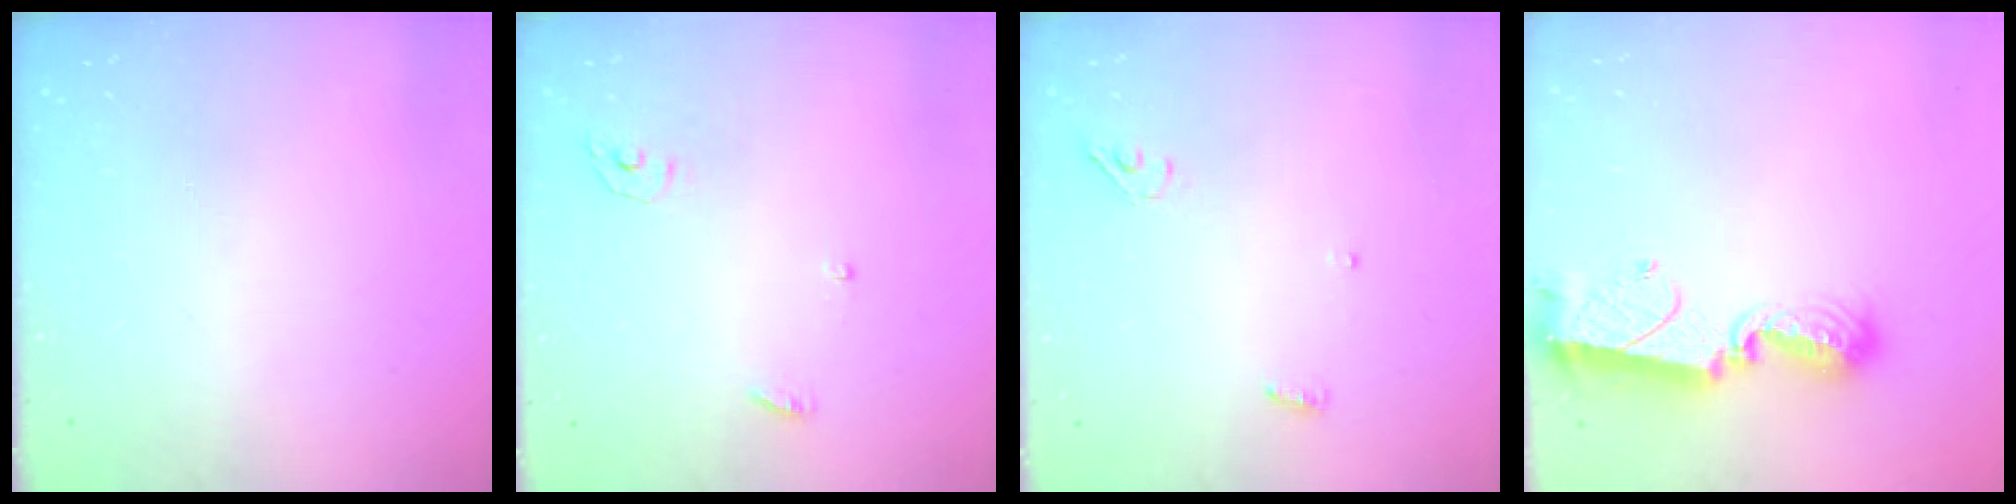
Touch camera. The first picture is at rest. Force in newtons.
{"total": 3.8, "press": 3.8, "slide": 0.5}
{"total": 3.8, "press": 3.5, "slide": 1.4}
{"total": 11.4, "press": 11.4, "slide": 0.8}